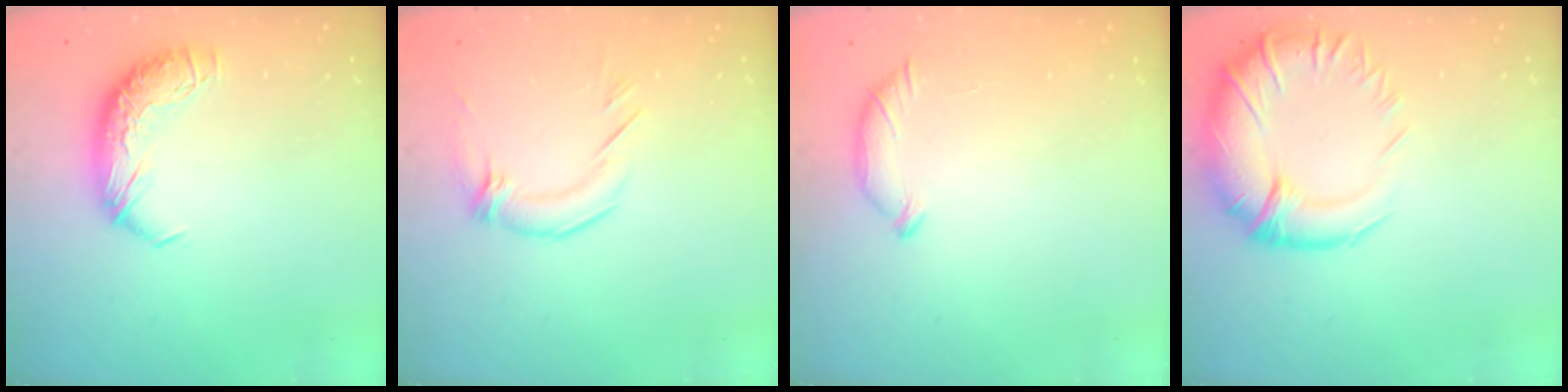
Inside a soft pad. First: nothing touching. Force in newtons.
{"total": 2.3, "press": 0.8, "slide": 2.1}
{"total": 5.3, "press": 5.3, "slide": 0.1}
{"total": 12.2, "press": 10.8, "slide": 5.6}